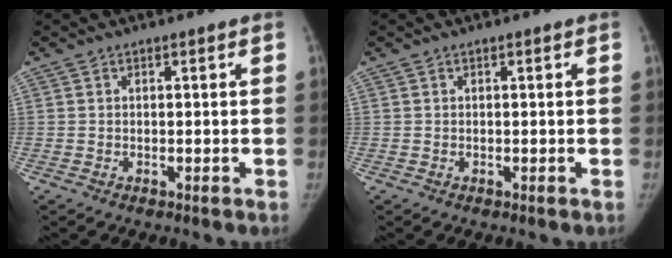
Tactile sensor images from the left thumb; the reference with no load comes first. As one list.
[{"total": 0.0}]